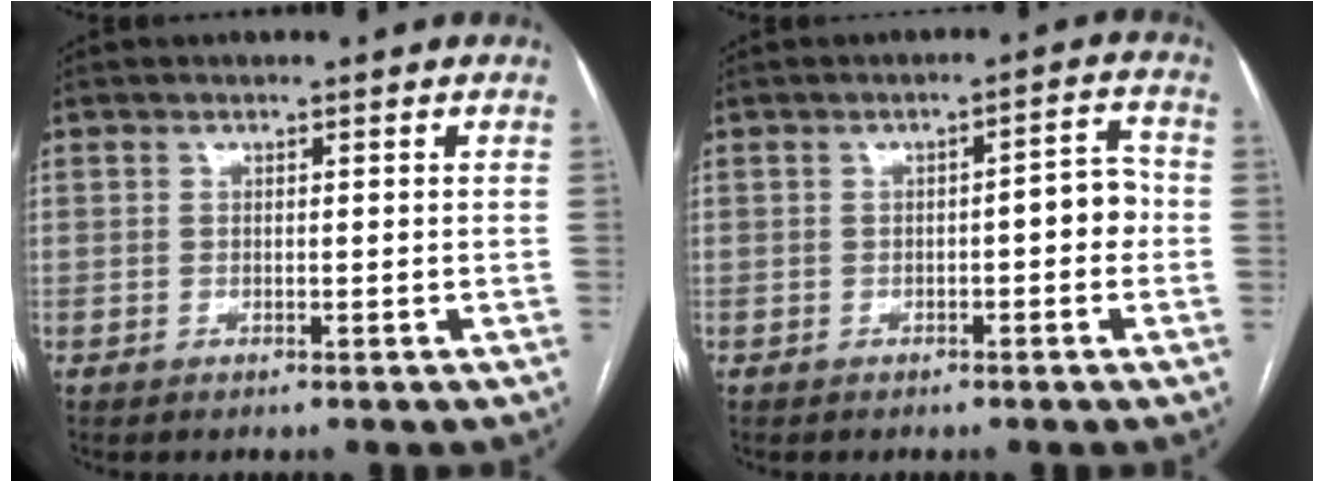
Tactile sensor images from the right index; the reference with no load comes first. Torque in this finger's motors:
{"motor_torque": [0.41, -0.21, 0.22, 0.05]}